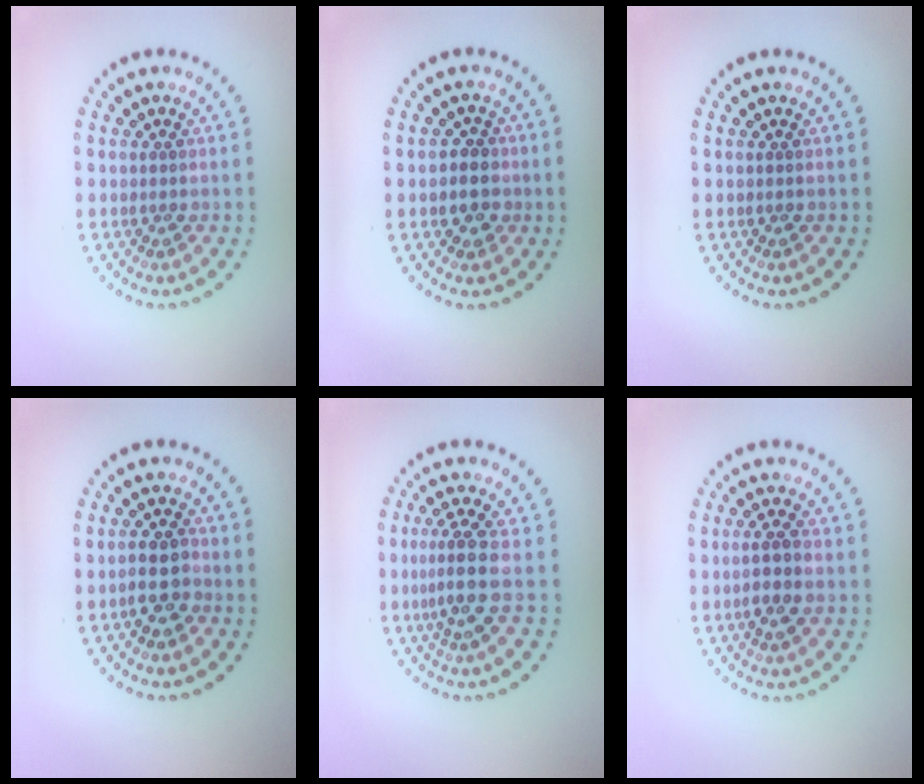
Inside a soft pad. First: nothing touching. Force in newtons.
{"total": 2.6, "press": 2.4, "slide": 0.8}
{"total": 0.0}
{"total": 2.7, "press": 2.6, "slide": 0.7}
{"total": 3.2, "press": 2.4, "slide": 2.1}
{"total": 2.4, "press": 2.3, "slide": 0.9}